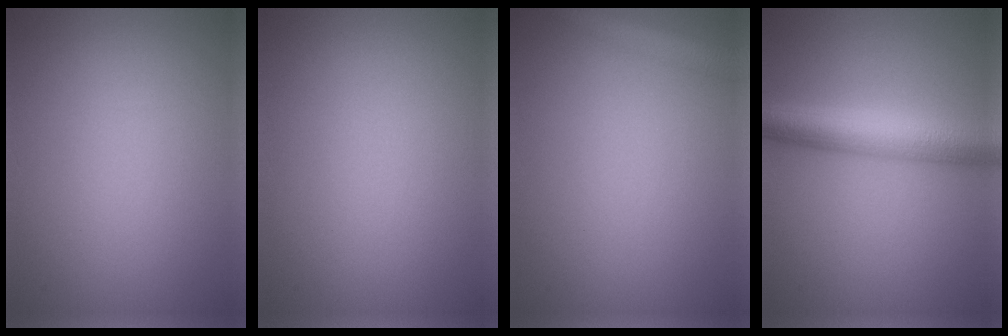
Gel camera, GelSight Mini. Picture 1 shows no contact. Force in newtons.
{"total": 0.0}
{"total": 2.4, "press": 2.4, "slide": 0.1}
{"total": 5.6, "press": 5.6, "slide": 0.3}